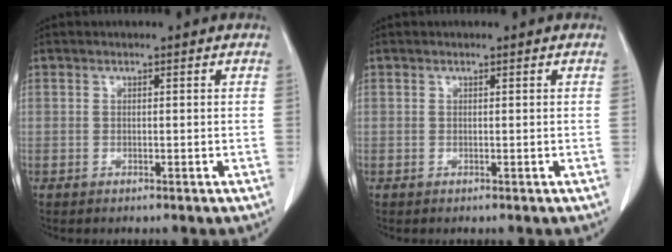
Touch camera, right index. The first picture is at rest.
{"total": 0.0}